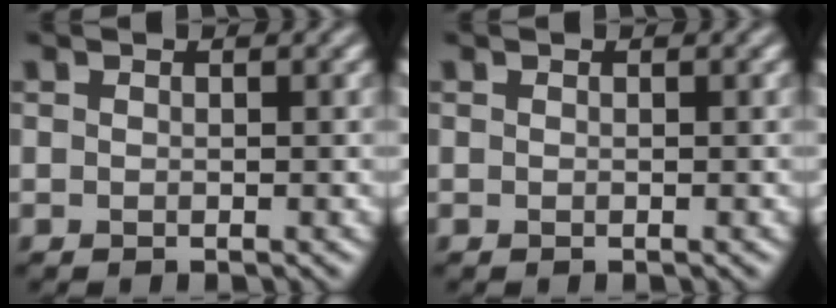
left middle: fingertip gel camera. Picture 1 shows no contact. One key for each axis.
{"total": 0.0}